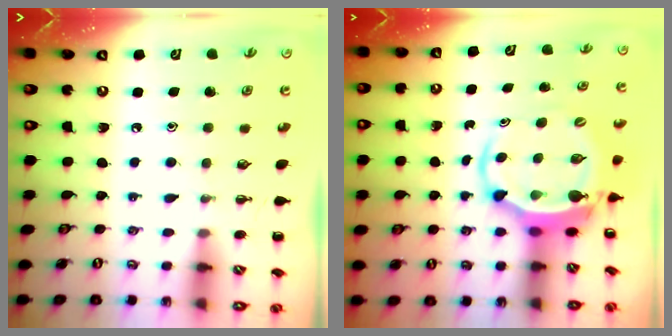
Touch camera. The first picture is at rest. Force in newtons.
{"total": 6.1, "press": 5.9, "slide": 1.6}